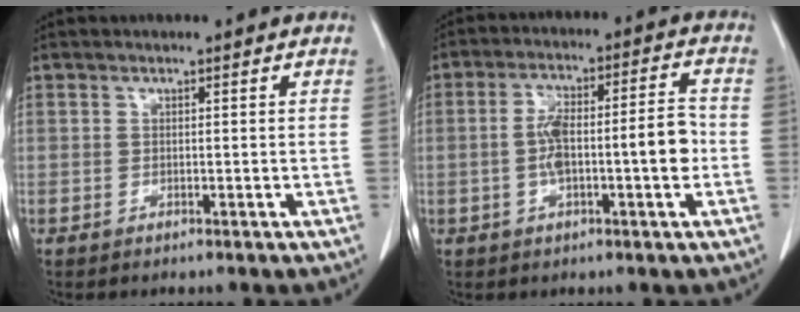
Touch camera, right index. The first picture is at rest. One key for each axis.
{"total": 9.8, "fx": -1.3, "fy": 2.0, "fz": 9.5, "tx": -0.166, "ty": 0.030, "tz": -0.019}